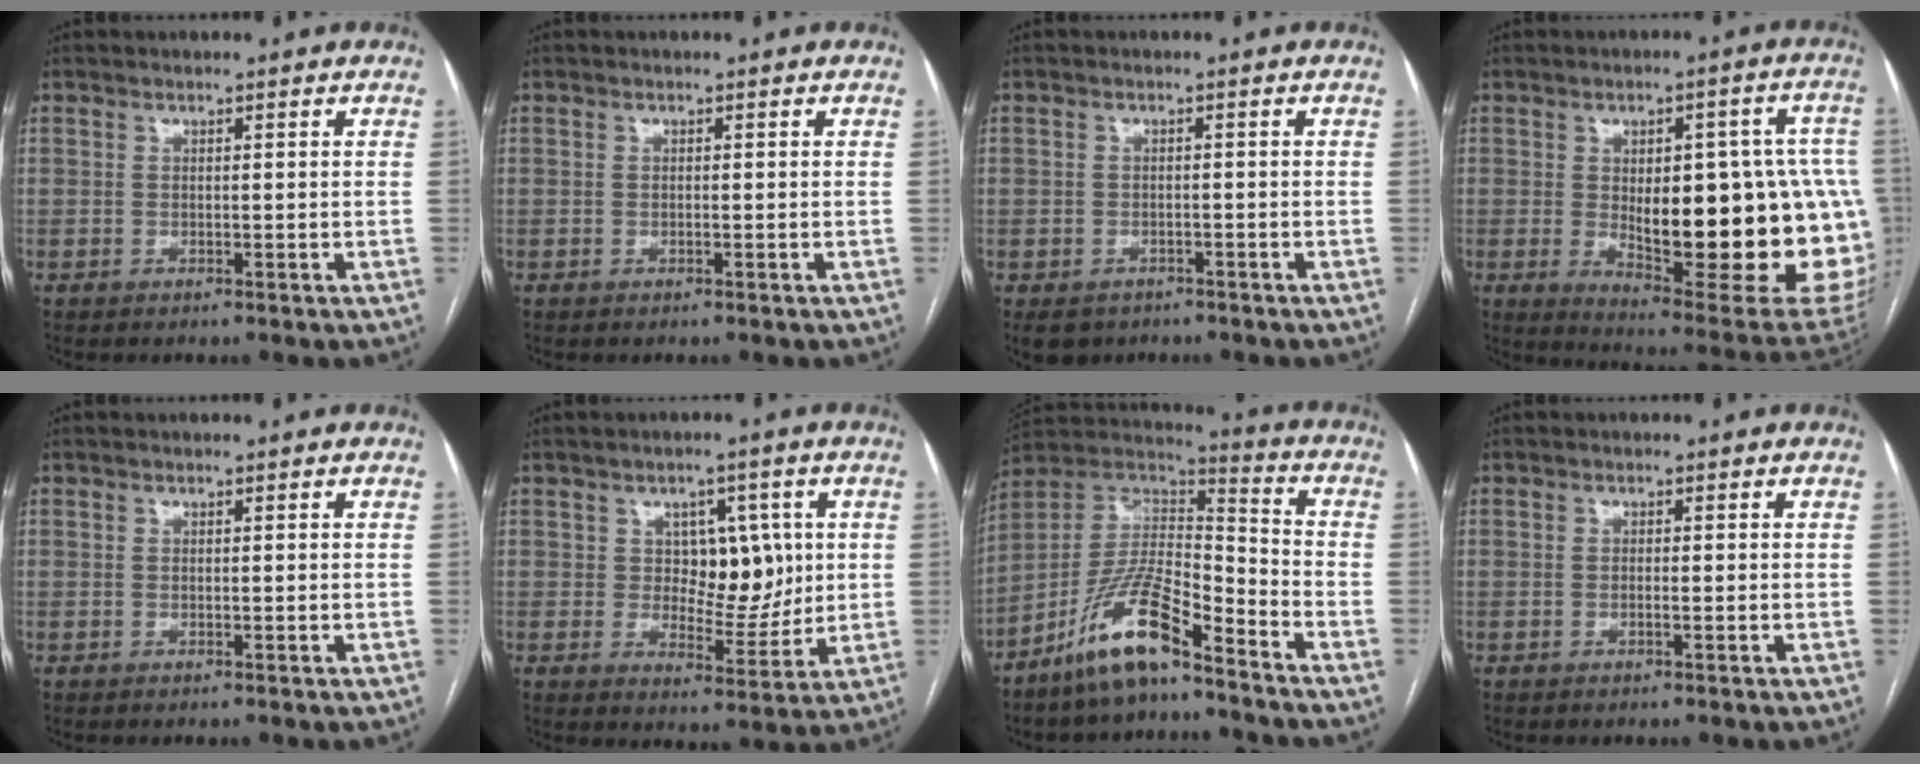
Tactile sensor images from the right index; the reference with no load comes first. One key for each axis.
{"total": 0.0}
{"total": 4.9, "fx": -3.2, "fy": 3.6, "fz": 0.9, "tx": -0.007, "ty": 0.004, "tz": -0.045}
{"total": 26.4, "fx": -1.9, "fy": 8.2, "fz": 25.0, "tx": -0.250, "ty": 0.014, "tz": 0.005}
{"total": 0.0}
{"total": 7.8, "fx": 1.5, "fy": 4.7, "fz": 6.0, "tx": -0.073, "ty": 0.010, "tz": 0.031}
{"total": 14.1, "fx": -9.9, "fy": 3.0, "fz": 9.5, "tx": -0.186, "ty": 0.015, "tz": -0.183}
{"total": 0.6, "fx": -0.1, "fy": 0.1, "fz": 0.6, "tx": -0.011, "ty": 0.000, "tz": -0.002}